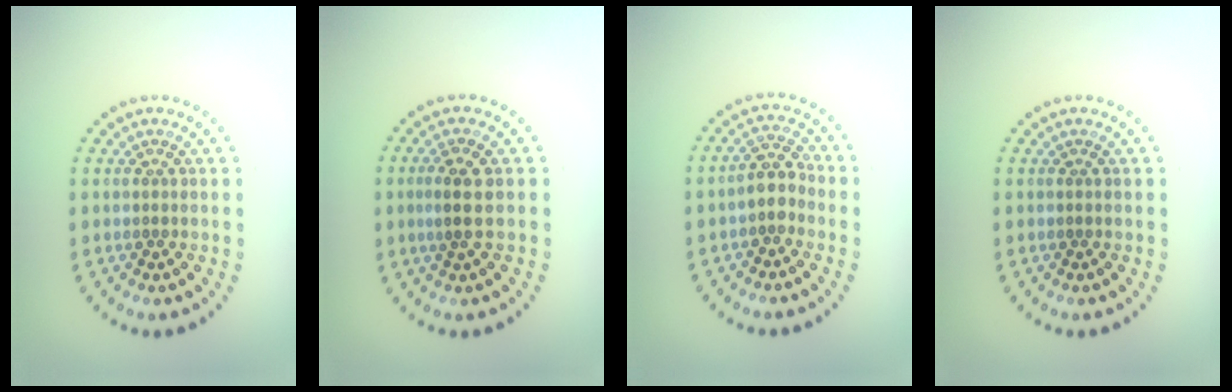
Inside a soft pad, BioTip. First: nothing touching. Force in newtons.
{"total": 2.4, "press": 2.3, "slide": 0.7}
{"total": 2.4, "press": 2.0, "slide": 1.3}
{"total": 0.0}